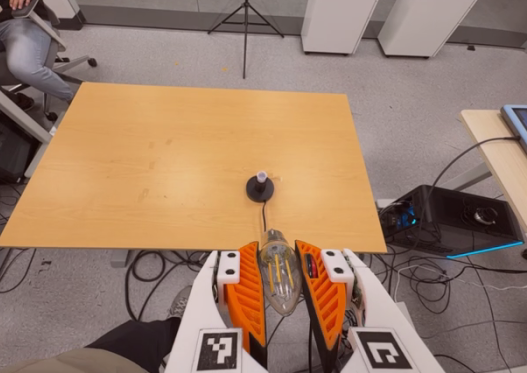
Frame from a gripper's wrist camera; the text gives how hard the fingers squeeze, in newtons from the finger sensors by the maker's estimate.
{"total": 18.1, "left": 18.9, "right": 17.4}